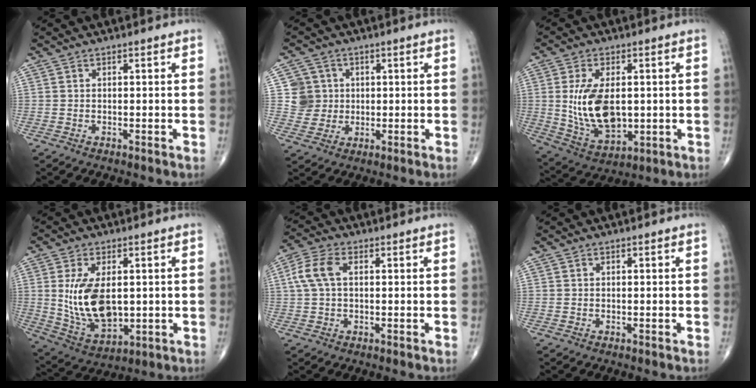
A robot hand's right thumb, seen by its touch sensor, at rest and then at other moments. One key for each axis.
{"total": 5.8, "fx": 1.0, "fy": 5.7, "fz": 0.5, "tx": 0.024, "ty": 0.003, "tz": 0.016}
{"total": 13.5, "fx": 0.5, "fy": 7.6, "fz": 11.2, "tx": -0.193, "ty": -0.014, "tz": 0.025}
{"total": 13.3, "fx": 1.0, "fy": 7.4, "fz": 11.0, "tx": -0.192, "ty": -0.015, "tz": 0.035}
{"total": 6.1, "fx": 1.1, "fy": 3.4, "fz": 4.9, "tx": -0.121, "ty": 0.018, "tz": 0.019}
{"total": 0.0}